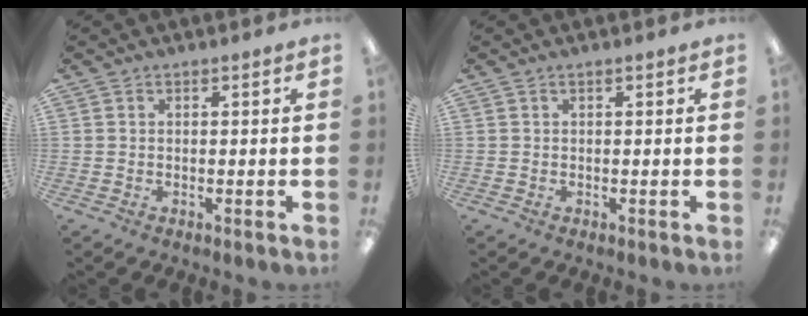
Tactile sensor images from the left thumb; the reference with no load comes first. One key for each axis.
{"total": 0.0}